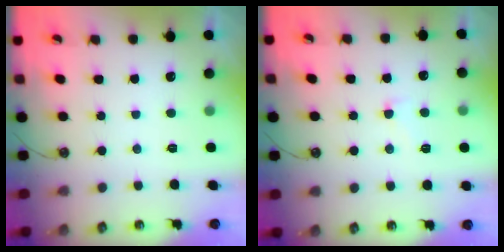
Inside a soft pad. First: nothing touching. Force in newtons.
{"total": 3.6, "press": 3.4, "slide": 1.0}